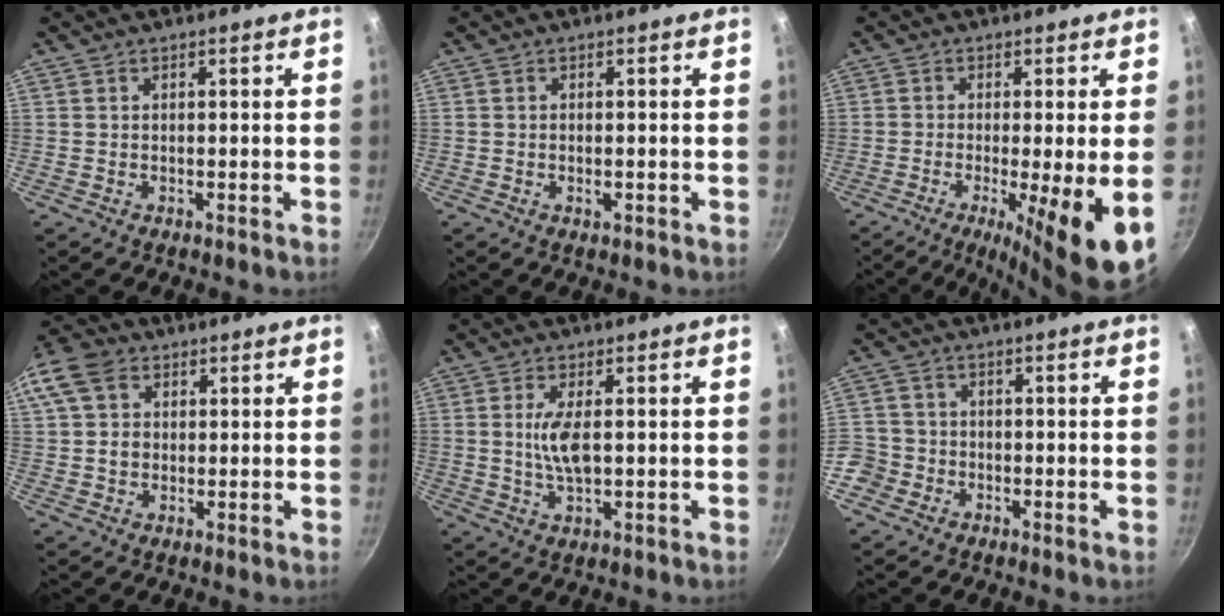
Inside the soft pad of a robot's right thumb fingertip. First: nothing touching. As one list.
[{"total": 1.1, "force": [-0.3, 0.5, 0.9], "torque": [-0.016, 0.001, -0.004]}, {"total": 11.6, "force": [-3.3, 1.3, 11.1], "torque": [-0.180, -0.014, -0.045]}, {"total": 13.5, "force": [3.9, 10.7, 7.2], "torque": [-0.159, 0.026, 0.063]}, {"total": 6.1, "force": [0.5, 2.4, 5.6], "torque": [-0.112, -0.002, 0.011]}, {"total": 7.7, "force": [-2.9, 6.8, 2.2], "torque": [-0.037, 0.036, -0.058]}]